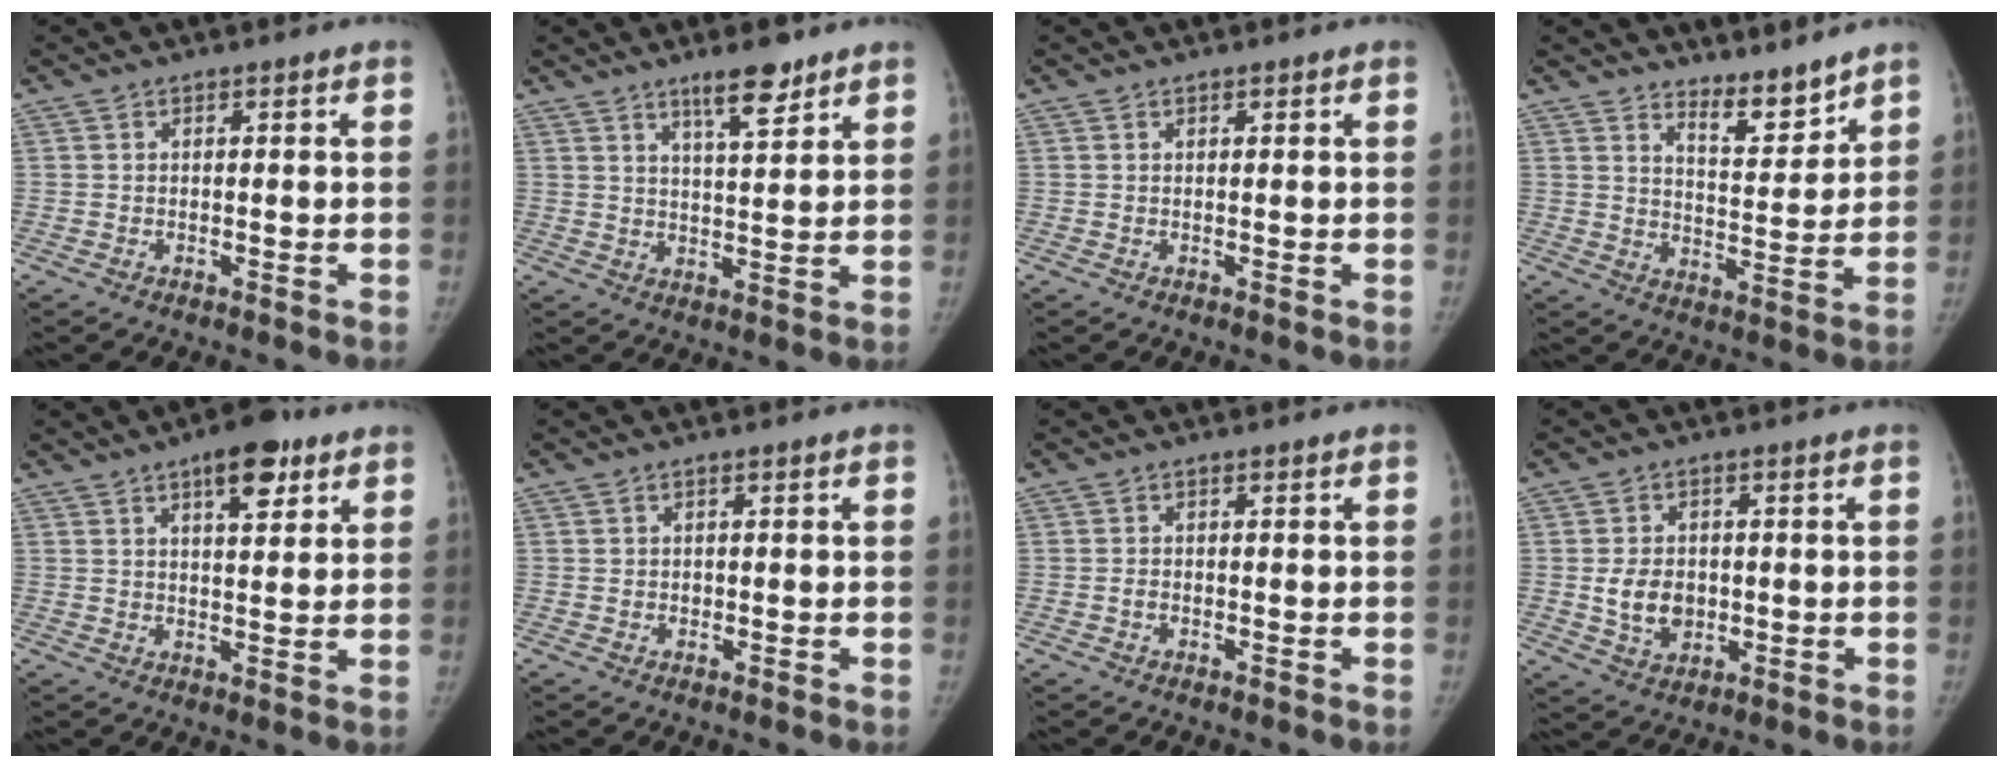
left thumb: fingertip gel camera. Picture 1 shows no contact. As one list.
[{"total": 7.1, "force": [5.1, 1.6, 4.7], "torque": [-0.064, -0.035, 0.083]}, {"total": 0.0}, {"total": 6.7, "force": [6.0, 1.6, 2.5], "torque": [-0.023, -0.061, 0.105]}, {"total": 8.6, "force": [4.8, 3.4, 6.3], "torque": [-0.070, -0.019, 0.066]}, {"total": 0.7, "force": [0.0, 0.7, 0.1], "torque": [0.002, 0.002, 0.000]}, {"total": 0.8, "force": [-0.3, 0.6, 0.4], "torque": [-0.005, 0.002, -0.006]}, {"total": 6.9, "force": [-0.4, 5.3, 4.4], "torque": [-0.058, -0.004, 0.002]}]